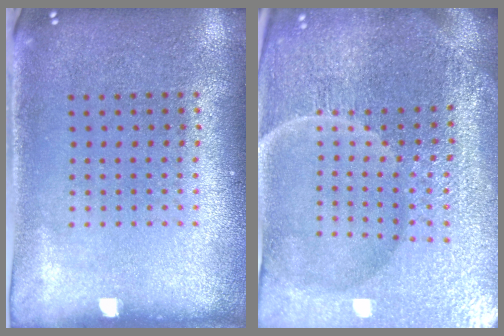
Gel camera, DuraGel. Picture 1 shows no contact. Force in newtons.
{"total": 6.3, "press": 5.7, "slide": 2.7}